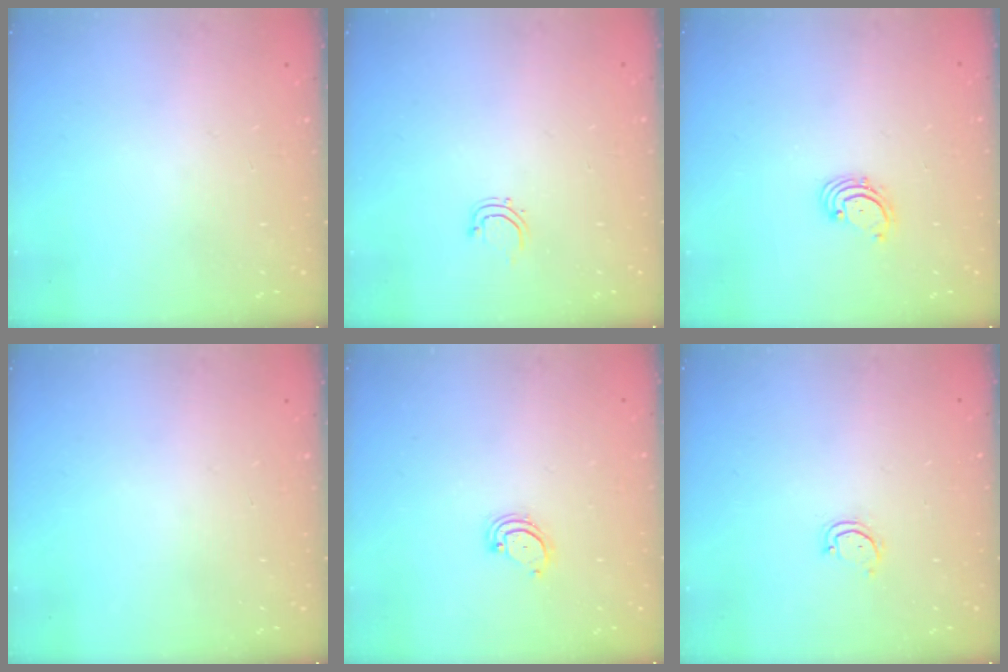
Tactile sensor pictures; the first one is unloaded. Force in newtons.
{"total": 2.8, "press": 2.7, "slide": 0.5}
{"total": 1.9, "press": 1.8, "slide": 0.2}
{"total": 0.0}
{"total": 3.0, "press": 3.0, "slide": 0.4}
{"total": 2.9, "press": 2.9, "slide": 0.3}